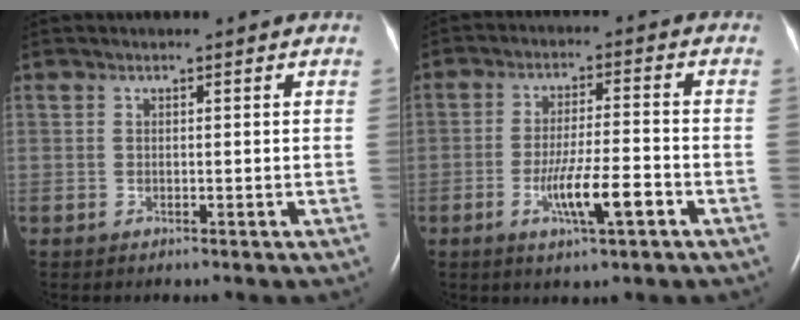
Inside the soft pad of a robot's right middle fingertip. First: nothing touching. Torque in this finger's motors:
{"motor_torque": [1.18, -0.76, 0.59, 0.18]}